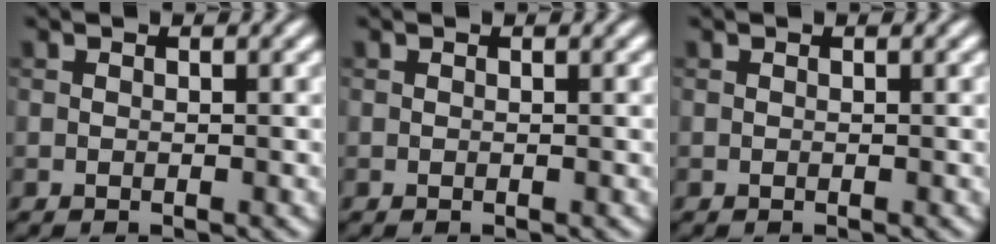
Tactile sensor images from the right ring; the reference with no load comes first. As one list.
[{"total": 0.0}, {"total": 0.0}]